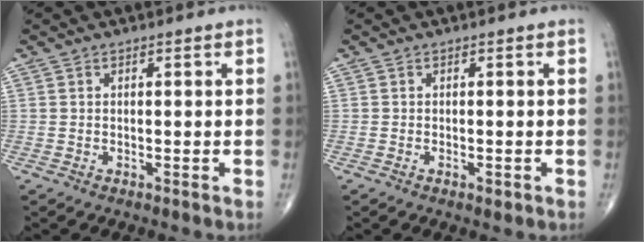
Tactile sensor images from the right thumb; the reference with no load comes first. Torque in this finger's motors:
{"motor_torque": [-0.12, -0.01, 0.06, 0.20, -0.01]}